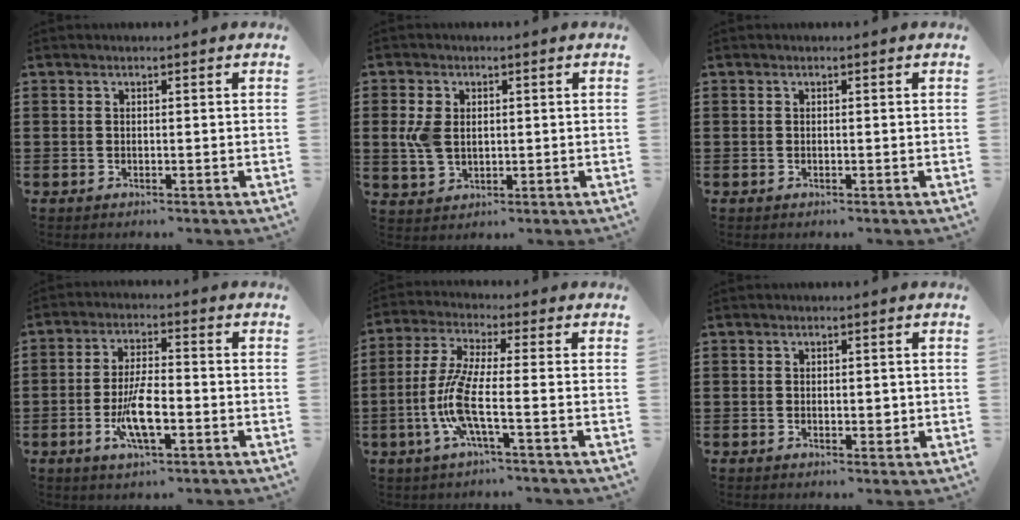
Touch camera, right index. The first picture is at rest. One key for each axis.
{"total": 4.7, "fx": 0.5, "fy": 3.2, "fz": 3.5, "tx": -0.096, "ty": 0.004, "tz": 0.001}
{"total": 0.0}
{"total": 8.0, "fx": -2.6, "fy": 2.6, "fz": 7.1, "tx": -0.150, "ty": -0.010, "tz": -0.051}
{"total": 8.7, "fx": -2.6, "fy": 1.7, "fz": 8.1, "tx": -0.192, "ty": -0.018, "tz": -0.058}
{"total": 2.4, "fx": -0.3, "fy": 1.1, "fz": 2.1, "tx": -0.030, "ty": 0.000, "tz": -0.007}